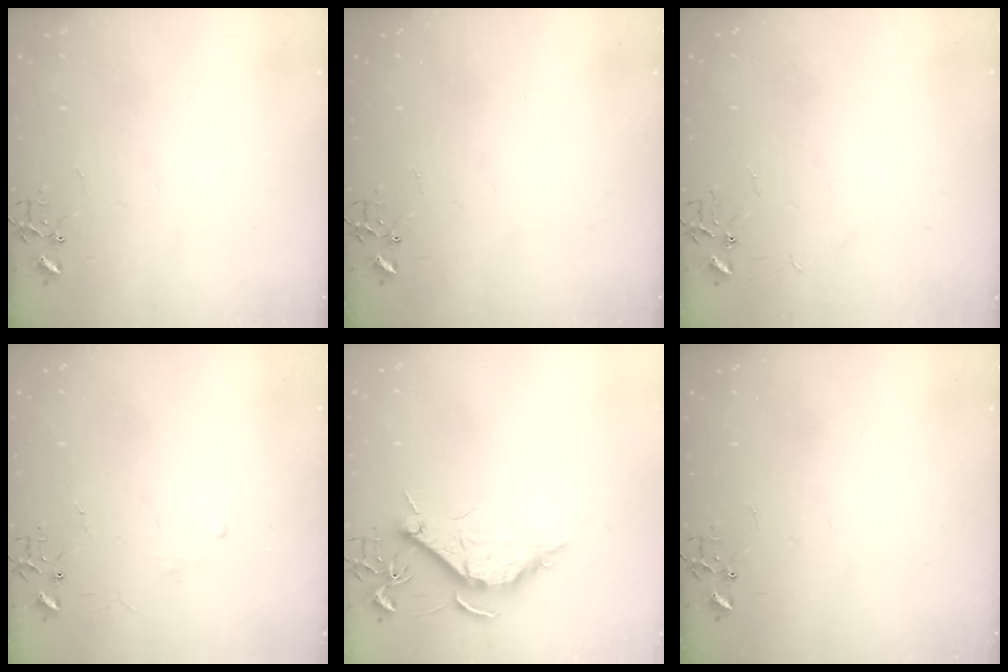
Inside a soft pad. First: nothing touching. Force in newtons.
{"total": 0.0}
{"total": 2.4, "press": 2.4, "slide": 0.3}
{"total": 2.9, "press": 2.8, "slide": 0.5}
{"total": 9.3, "press": 9.2, "slide": 1.0}
{"total": 0.0}